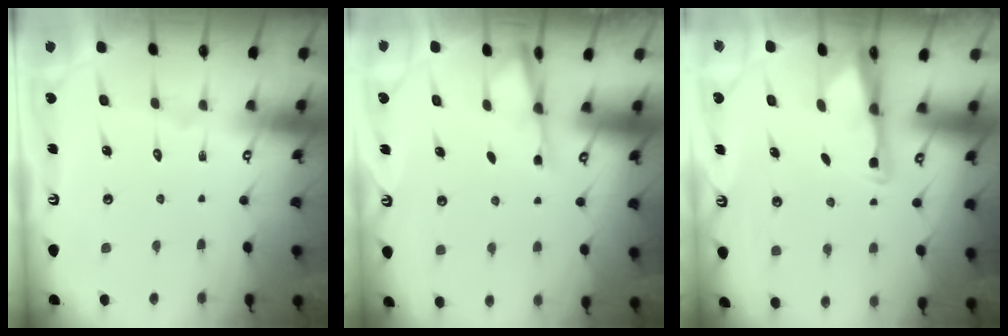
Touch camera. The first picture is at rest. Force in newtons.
{"total": 2.4, "press": 2.4, "slide": 0.4}
{"total": 3.0, "press": 2.9, "slide": 0.4}